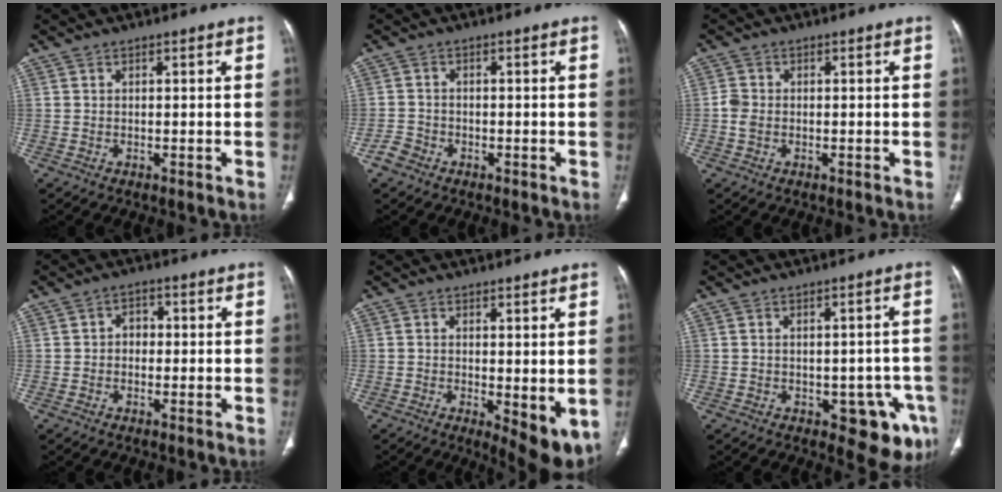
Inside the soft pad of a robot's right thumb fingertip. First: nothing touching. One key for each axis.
{"total": 2.4, "fx": -1.6, "fy": 1.7, "fz": 0.6, "tx": -0.010, "ty": 0.010, "tz": -0.034}
{"total": 2.3, "fx": -0.4, "fy": 1.8, "fz": 1.3, "tx": -0.028, "ty": 0.006, "tz": -0.009}
{"total": 2.9, "fx": -0.1, "fy": 2.4, "fz": 1.6, "tx": -0.006, "ty": 0.012, "tz": -0.008}
{"total": 7.8, "fx": -1.0, "fy": 2.8, "fz": 7.2, "tx": -0.096, "ty": -0.023, "tz": -0.008}
{"total": 9.0, "fx": -3.7, "fy": 4.4, "fz": 6.9, "tx": -0.049, "ty": 0.009, "tz": -0.040}